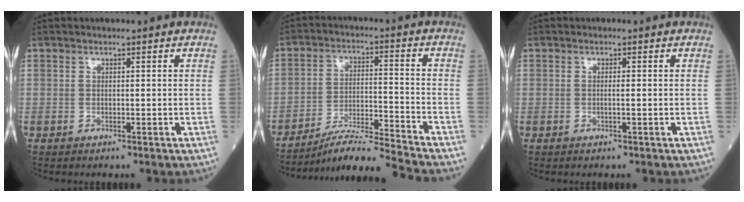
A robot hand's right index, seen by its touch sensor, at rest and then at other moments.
{"total": 10.2, "force": [-9.5, -2.7, 2.6], "torque": [-0.040, -0.001, -0.170]}
{"total": 0.9, "force": [-0.1, -0.1, 0.9], "torque": [-0.018, 0.000, -0.003]}